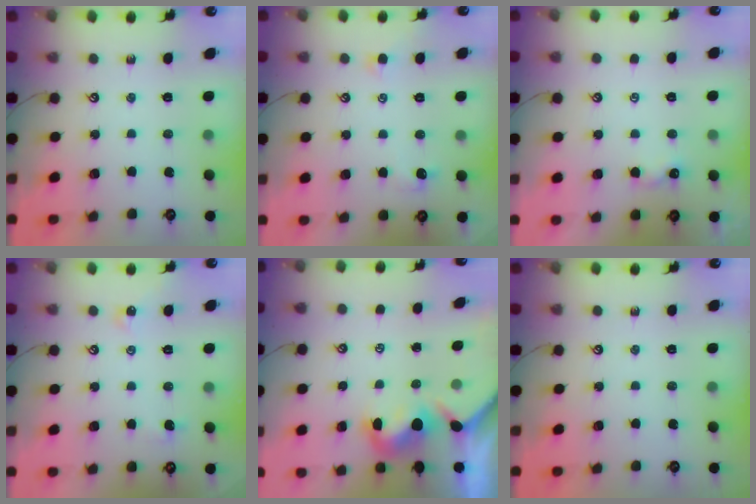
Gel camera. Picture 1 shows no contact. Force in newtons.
{"total": 1.0, "press": 0.7, "slide": 0.7}
{"total": 1.8, "press": 1.8, "slide": 0.3}
{"total": 2.6, "press": 2.6, "slide": 0.5}
{"total": 1.6, "press": 1.2, "slide": 1.0}
{"total": 0.0}